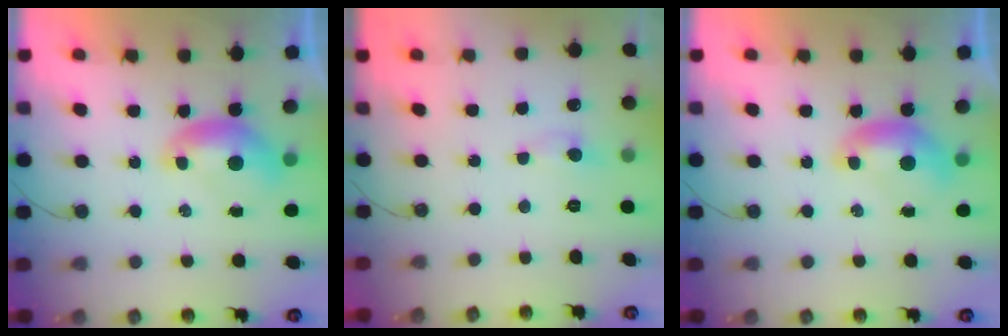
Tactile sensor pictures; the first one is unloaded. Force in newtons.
{"total": 0.7, "press": 0.5, "slide": 0.6}
{"total": 0.0}